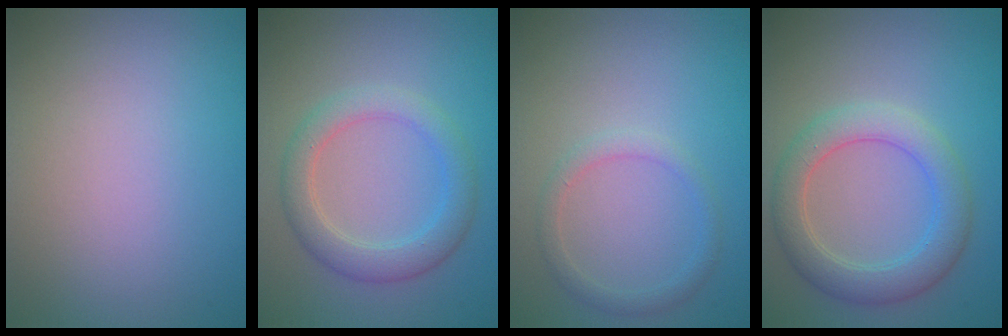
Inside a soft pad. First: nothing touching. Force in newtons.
{"total": 3.5, "press": 3.5, "slide": 0.2}
{"total": 1.6, "press": 1.6, "slide": 0.1}
{"total": 4.4, "press": 4.4, "slide": 0.2}